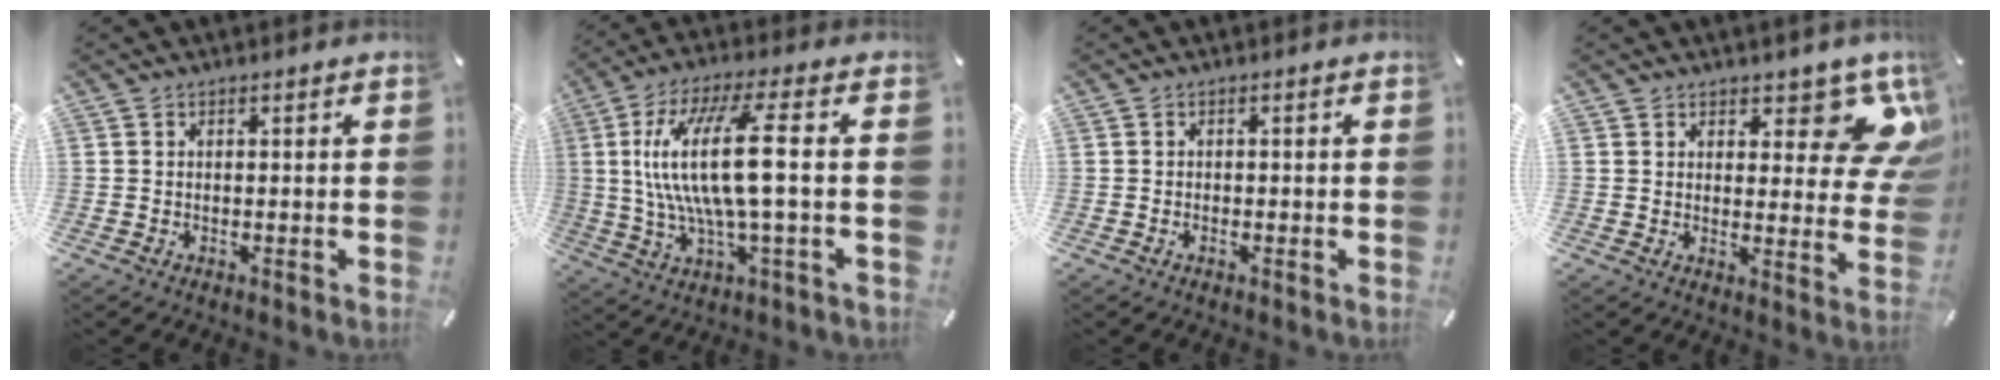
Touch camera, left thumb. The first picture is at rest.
{"total": 17.1, "force": [1.8, 3.5, 16.7], "torque": [-0.357, -0.012, 0.011]}
{"total": 0.9, "force": [-0.3, 0.3, 0.8], "torque": [-0.015, -0.001, -0.005]}
{"total": 10.1, "force": [7.9, 4.3, 4.7], "torque": [-0.036, -0.067, 0.137]}